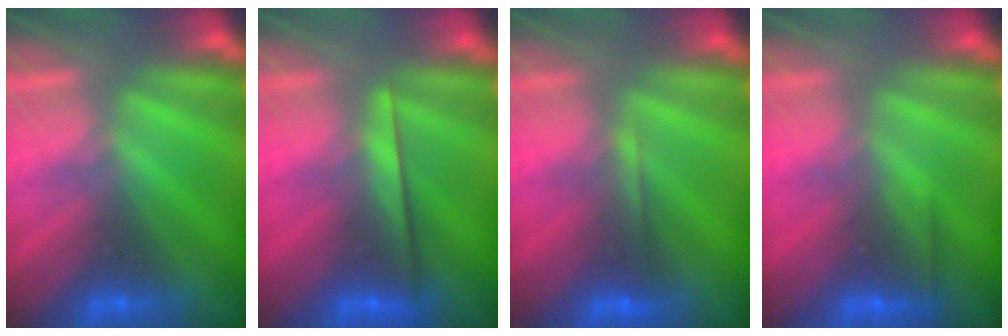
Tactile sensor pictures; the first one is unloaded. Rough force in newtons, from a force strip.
{"total": 2.3}
{"total": 1.8}
{"total": 2.6}